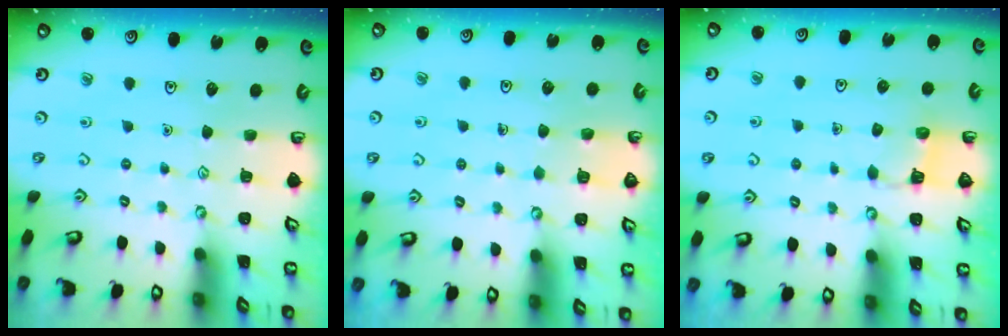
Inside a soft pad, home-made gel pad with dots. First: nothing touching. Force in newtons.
{"total": 3.3, "press": 3.3, "slide": 0.2}
{"total": 3.9, "press": 3.9, "slide": 0.3}